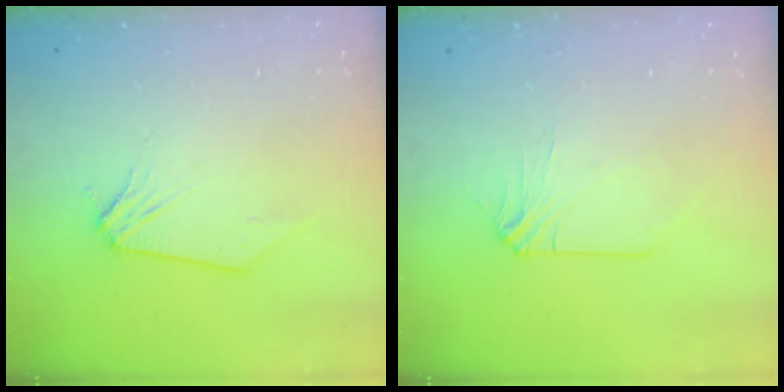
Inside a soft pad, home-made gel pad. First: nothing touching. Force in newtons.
{"total": 3.2, "press": 3.2, "slide": 0.8}